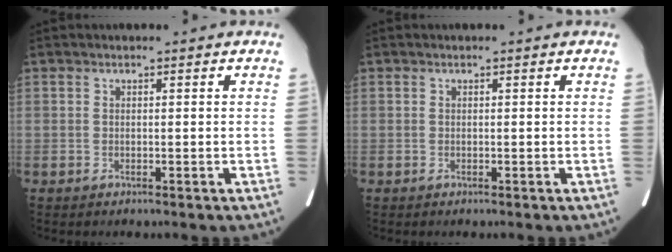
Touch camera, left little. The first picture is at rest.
{"total": 0.0}